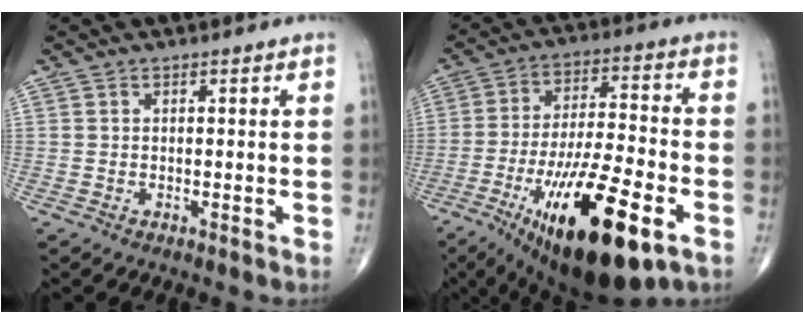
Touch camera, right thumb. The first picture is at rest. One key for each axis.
{"total": 23.7, "fx": -10.4, "fy": 7.4, "fz": 20.0, "tx": -0.332, "ty": 0.022, "tz": -0.159}